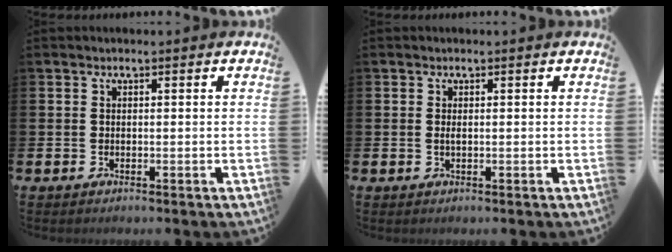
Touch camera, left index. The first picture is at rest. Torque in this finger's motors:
{"motor_torque": [0.21, 0.08, -0.05, 0.02]}